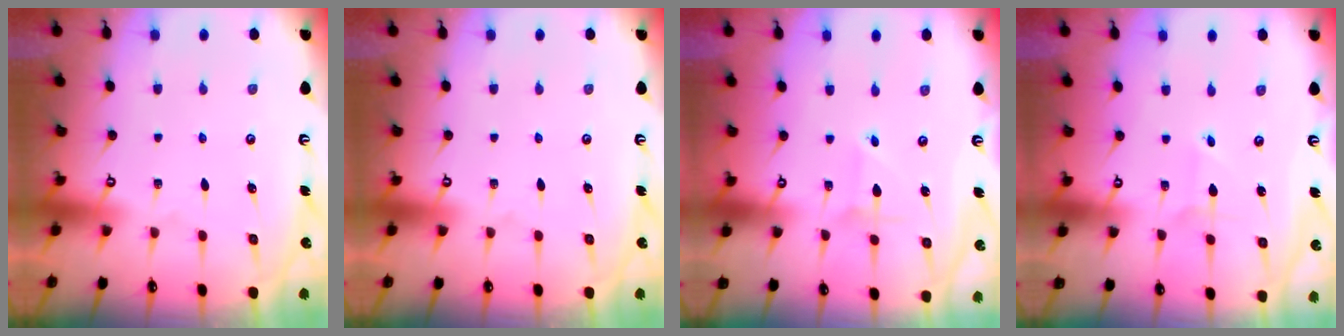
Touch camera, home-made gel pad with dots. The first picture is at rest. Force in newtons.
{"total": 0.0}
{"total": 1.9, "press": 1.9, "slide": 0.3}
{"total": 2.0, "press": 2.0, "slide": 0.1}